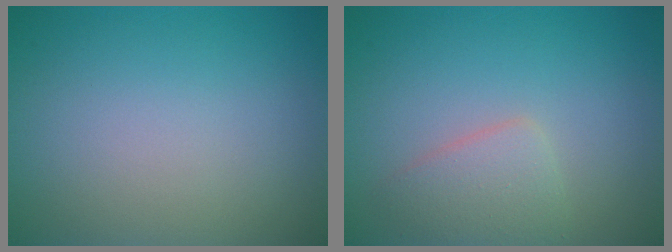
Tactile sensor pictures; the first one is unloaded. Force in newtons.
{"total": 2.4, "press": 2.4, "slide": 0.1}